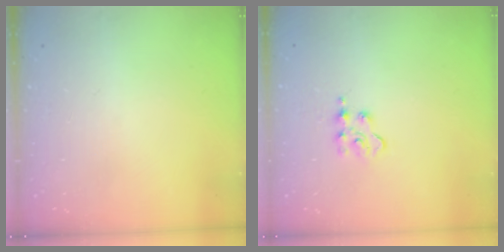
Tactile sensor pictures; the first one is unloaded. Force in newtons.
{"total": 3.7, "press": 3.6, "slide": 0.5}